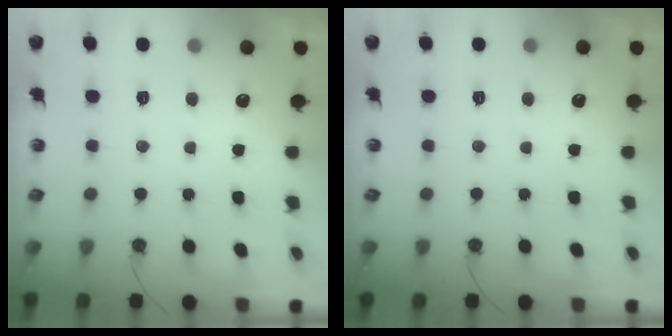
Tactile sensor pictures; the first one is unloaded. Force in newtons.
{"total": 0.0}